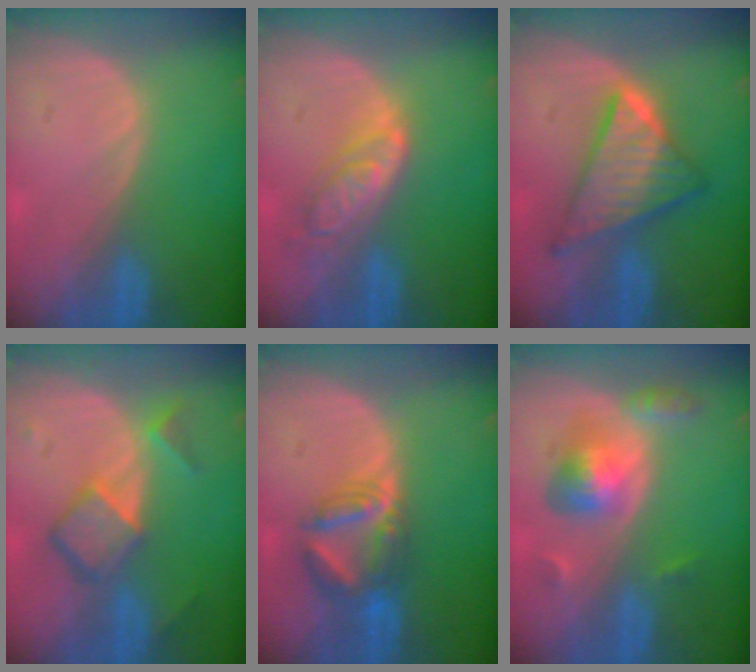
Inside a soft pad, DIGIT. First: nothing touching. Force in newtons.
{"total": 6.2, "press": 5.5, "slide": 3.0}
{"total": 9.1, "press": 9.1, "slide": 0.6}
{"total": 6.8, "press": 5.8, "slide": 3.6}
{"total": 6.4, "press": 6.3, "slide": 0.9}
{"total": 6.1, "press": 5.6, "slide": 2.4}